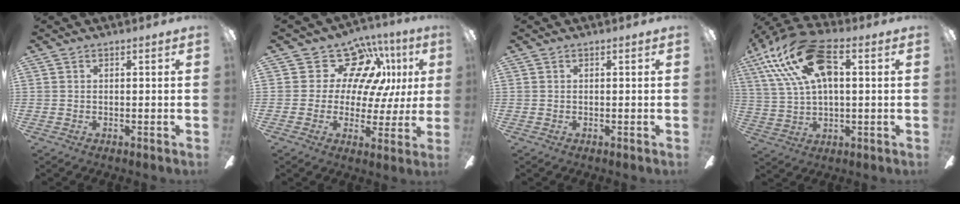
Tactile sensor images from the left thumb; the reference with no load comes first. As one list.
[{"total": 15.2, "force": [7.7, 10.4, 8.0], "torque": [-0.135, -0.037, 0.145]}, {"total": 0.0}, {"total": 19.6, "force": [7.6, 9.2, 15.5], "torque": [-0.329, -0.013, 0.129]}]